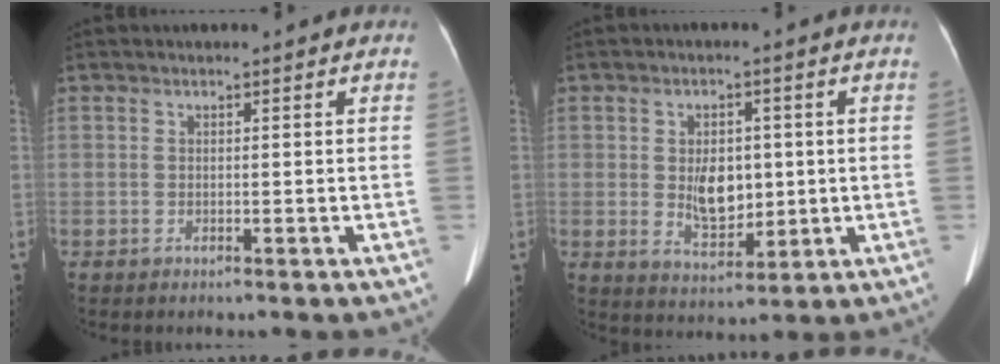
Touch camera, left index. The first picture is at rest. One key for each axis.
{"total": 6.5, "fx": 0.2, "fy": 3.8, "fz": 5.3, "tx": -0.093, "ty": 0.001, "tz": 0.016}